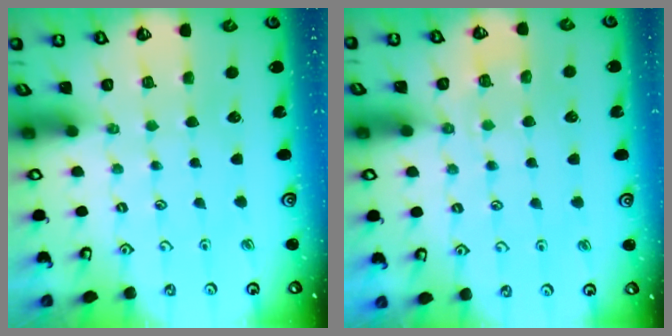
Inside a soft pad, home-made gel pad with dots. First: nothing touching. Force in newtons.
{"total": 5.1, "press": 5.1, "slide": 0.8}